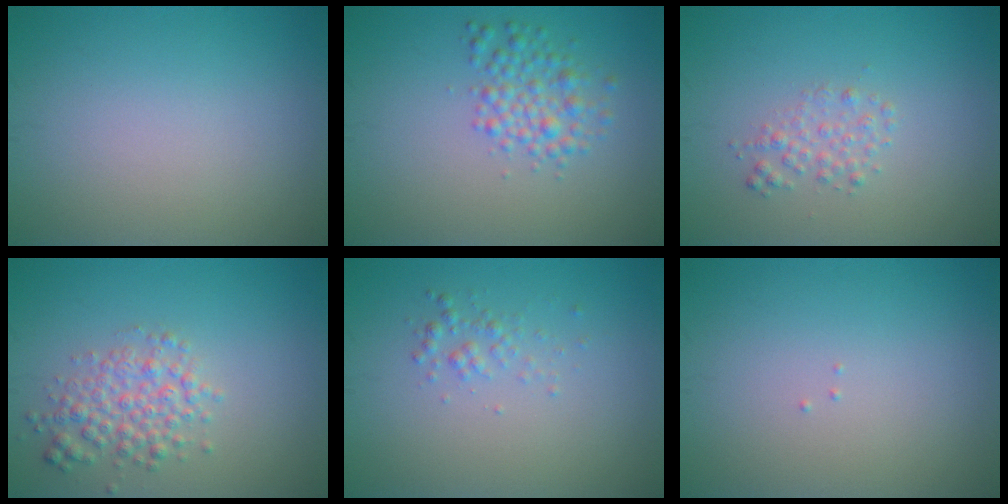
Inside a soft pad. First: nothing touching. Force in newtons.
{"total": 2.8, "press": 2.8, "slide": 0.0}
{"total": 1.5, "press": 1.5, "slide": 0.0}
{"total": 3.2, "press": 3.2, "slide": 0.1}
{"total": 1.2, "press": 1.2, "slide": 0.1}
{"total": 0.0}